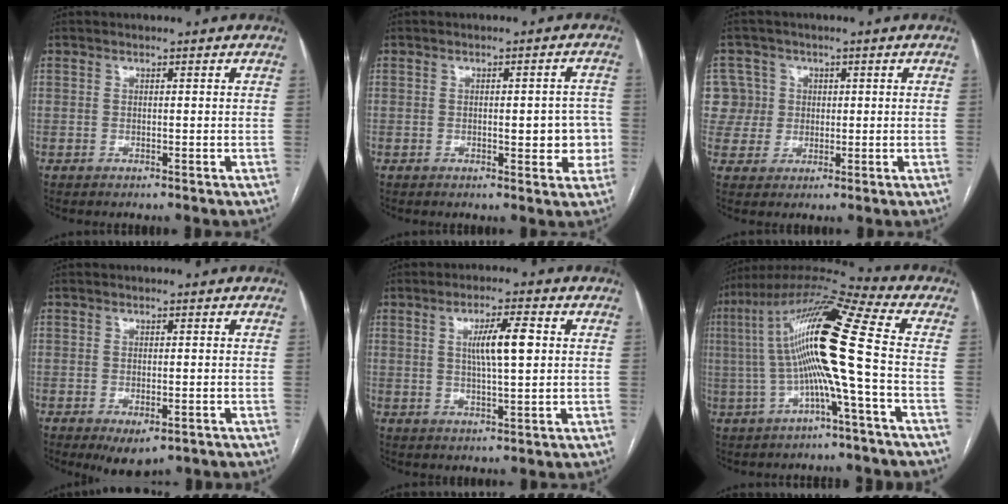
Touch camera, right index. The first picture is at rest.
{"total": 6.0, "force": [-0.7, 2.3, 5.5], "torque": [-0.057, 0.011, -0.005]}
{"total": 7.5, "force": [1.7, 7.3, 0.3], "torque": [-0.002, 0.033, 0.042]}
{"total": 4.4, "force": [-2.4, 1.9, 3.2], "torque": [-0.047, -0.007, -0.025]}
{"total": 6.6, "force": [1.3, 0.8, 6.4], "torque": [-0.113, 0.005, 0.024]}
{"total": 15.4, "force": [-0.6, -0.4, 15.4], "torque": [-0.288, 0.033, -0.022]}